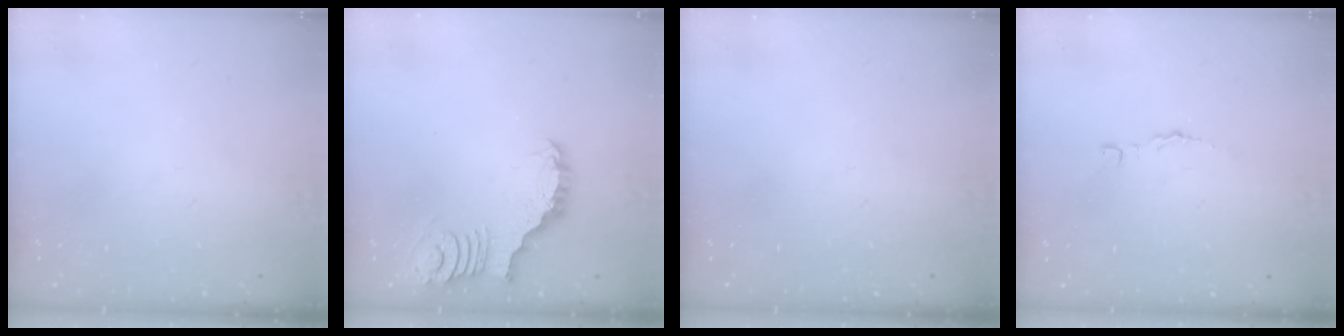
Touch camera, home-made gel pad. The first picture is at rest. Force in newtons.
{"total": 3.0, "press": 3.0, "slide": 0.0}
{"total": 0.0}
{"total": 2.7, "press": 2.7, "slide": 0.3}